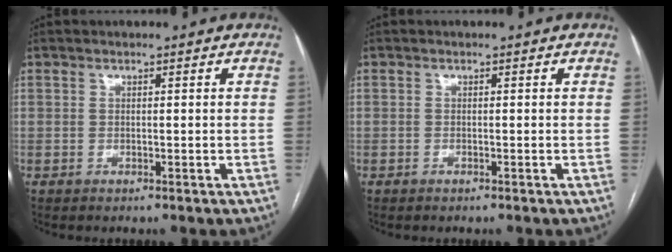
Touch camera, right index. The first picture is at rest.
{"total": 0.0}